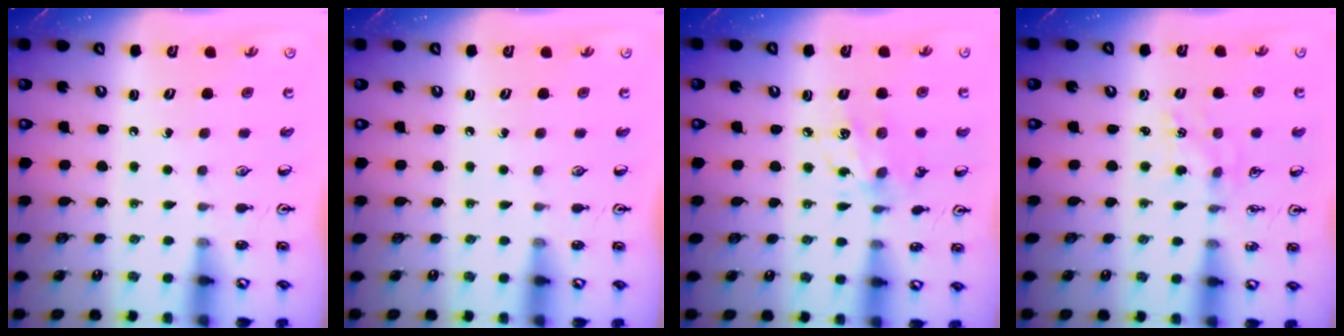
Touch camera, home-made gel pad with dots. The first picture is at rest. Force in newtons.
{"total": 0.0}
{"total": 7.7, "press": 7.7, "slide": 0.6}
{"total": 1.8, "press": 1.8, "slide": 0.2}